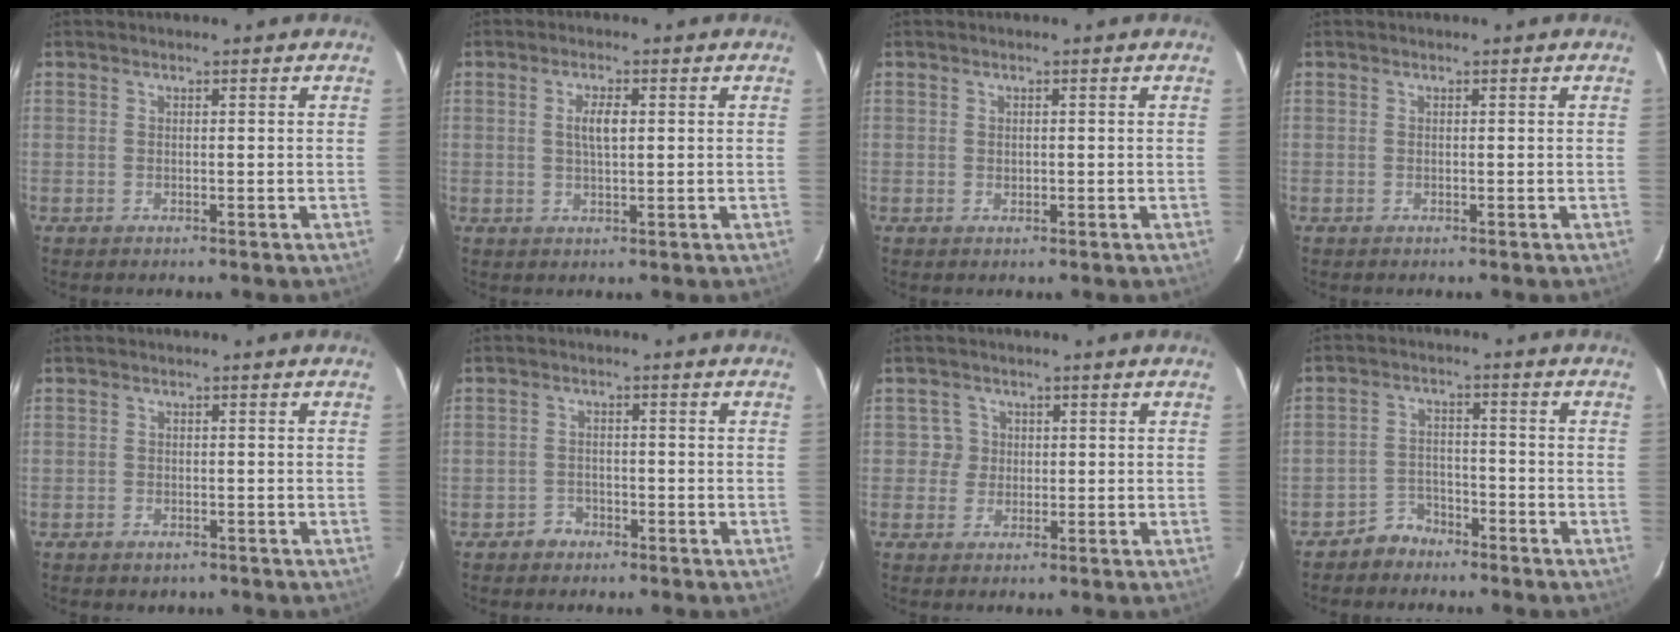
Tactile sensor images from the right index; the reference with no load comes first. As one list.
[{"total": 3.3, "force": [0.6, 1.0, 3.1], "torque": [-0.057, 0.003, 0.013]}, {"total": 0.7, "force": [0.0, 0.6, 0.3], "torque": [-0.003, 0.002, 0.003]}, {"total": 0.0}, {"total": 1.8, "force": [-1.2, 1.3, 0.5], "torque": [-0.014, -0.001, -0.011]}, {"total": 2.5, "force": [-1.7, 1.8, 0.0], "torque": [-0.003, 0.008, -0.027]}, {"total": 2.5, "force": [0.2, 2.5, -0.2], "torque": [0.016, 0.018, 0.005]}, {"total": 4.6, "force": [-3.7, 2.7, 0.1], "torque": [-0.012, 0.020, -0.066]}]